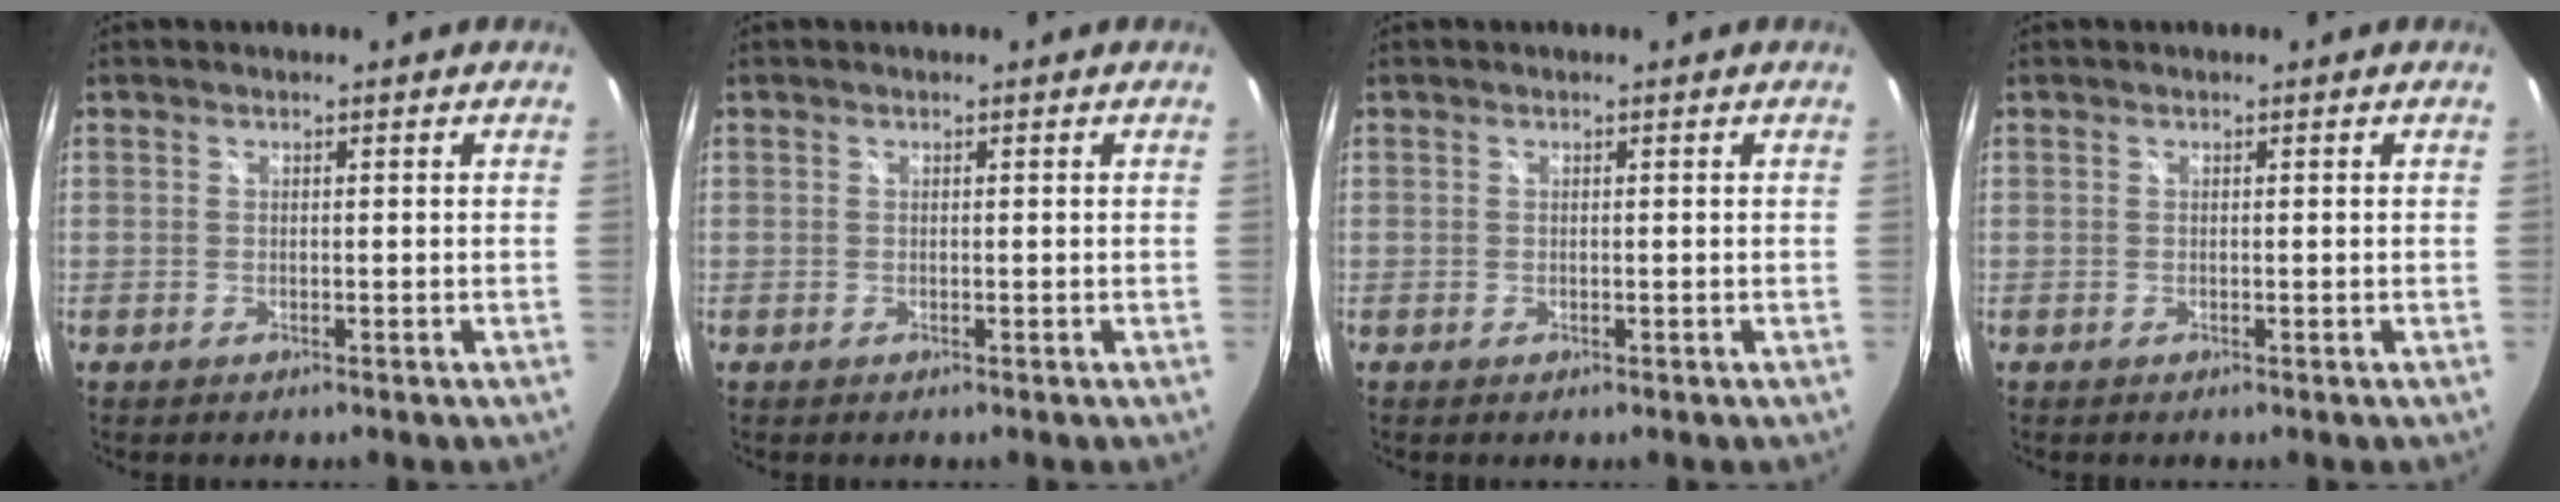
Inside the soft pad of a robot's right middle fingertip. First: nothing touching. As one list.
[{"total": 0.0}, {"total": 0.0}, {"total": 0.0}]